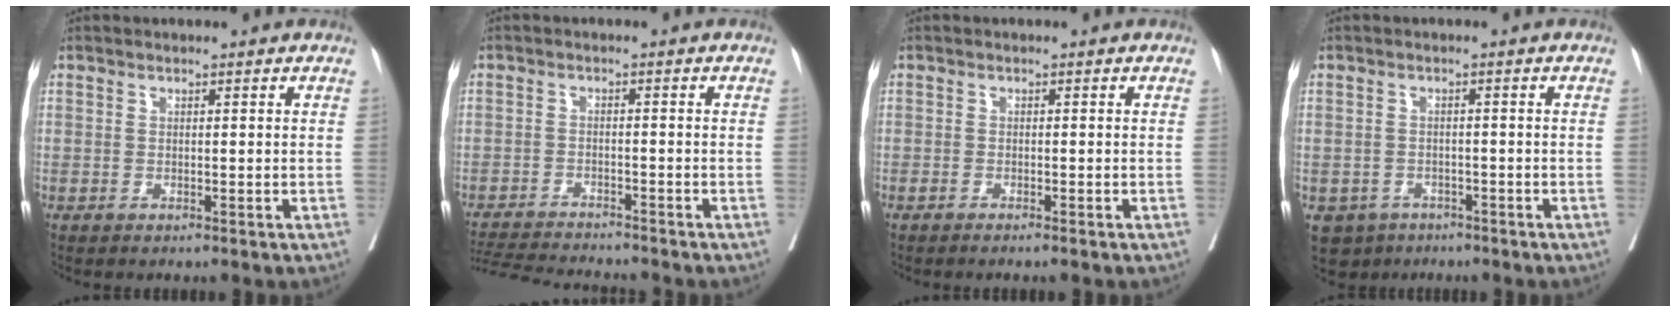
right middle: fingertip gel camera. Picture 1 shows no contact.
{"total": 10.2, "force": [-9.7, 0.4, 3.0], "torque": [-0.047, -0.008, -0.151]}
{"total": 1.8, "force": [-1.5, 0.0, 0.9], "torque": [-0.014, -0.002, -0.019]}
{"total": 4.8, "force": [-3.1, 3.6, 0.6], "torque": [-0.006, 0.004, -0.044]}